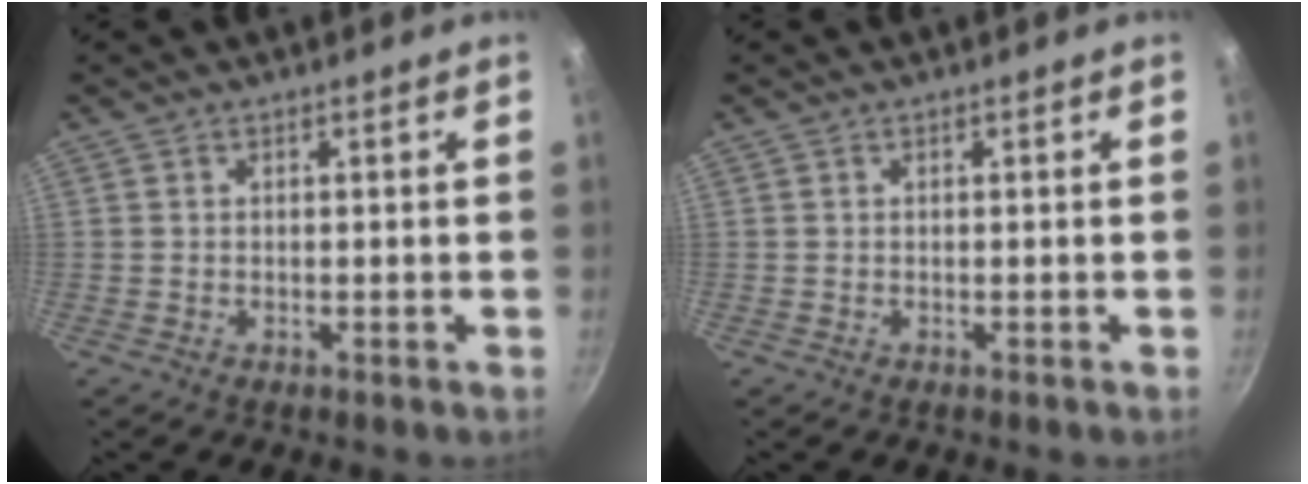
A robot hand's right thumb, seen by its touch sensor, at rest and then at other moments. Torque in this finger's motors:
{"motor_torque": [0.00, 0.00, 0.22, 0.22, 0.01]}